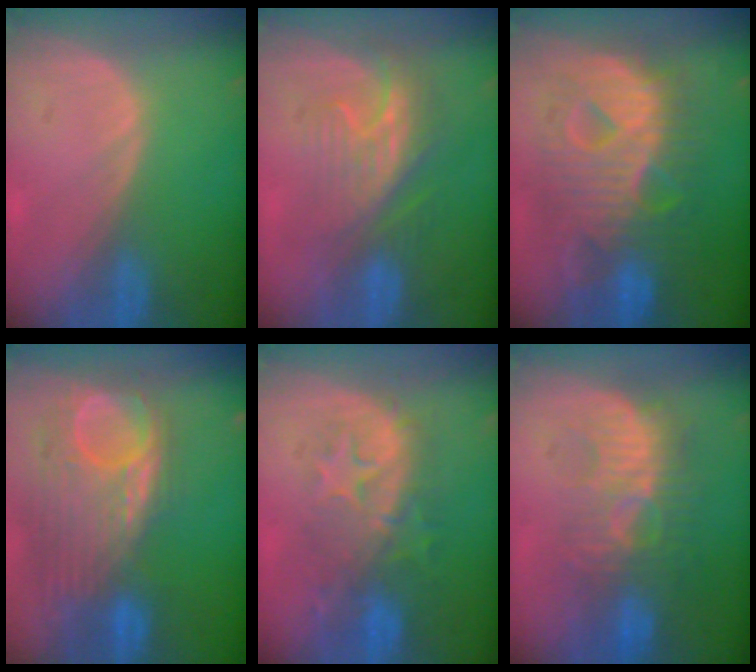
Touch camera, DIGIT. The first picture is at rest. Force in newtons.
{"total": 8.6, "press": 7.5, "slide": 4.3}
{"total": 12.7, "press": 12.6, "slide": 1.2}
{"total": 12.0, "press": 10.4, "slide": 6.0}
{"total": 9.0, "press": 8.7, "slide": 2.2}
{"total": 9.4, "press": 8.9, "slide": 2.9}